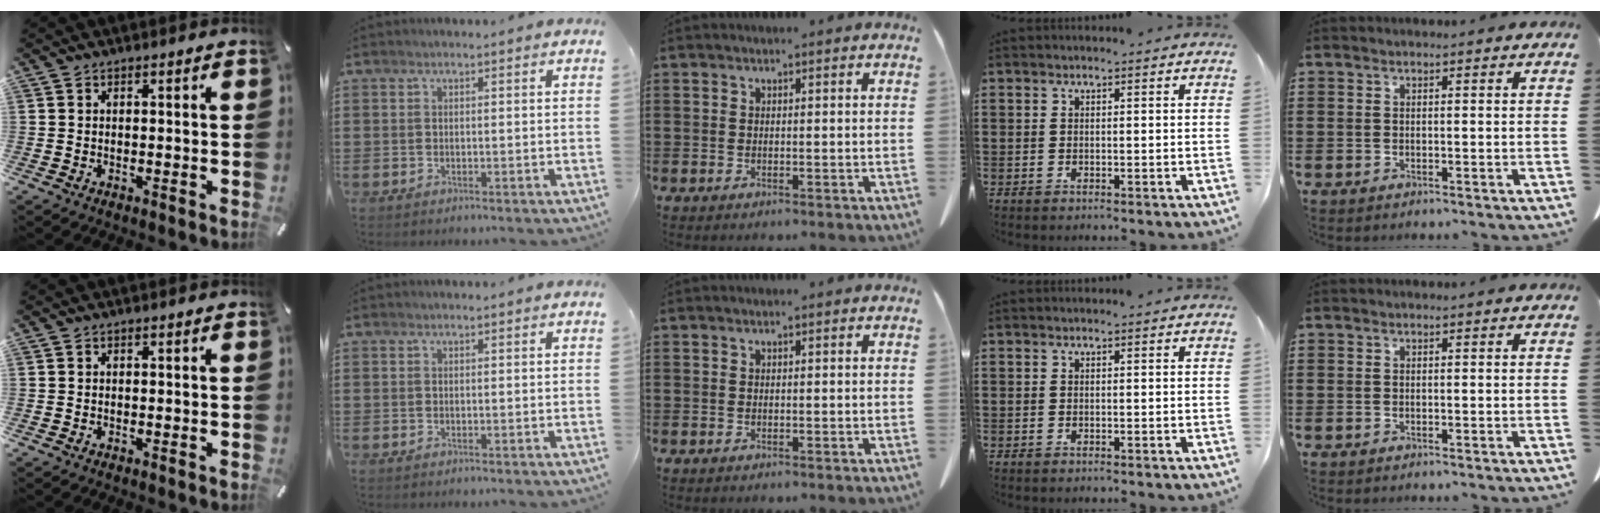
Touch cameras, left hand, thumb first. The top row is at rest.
{}